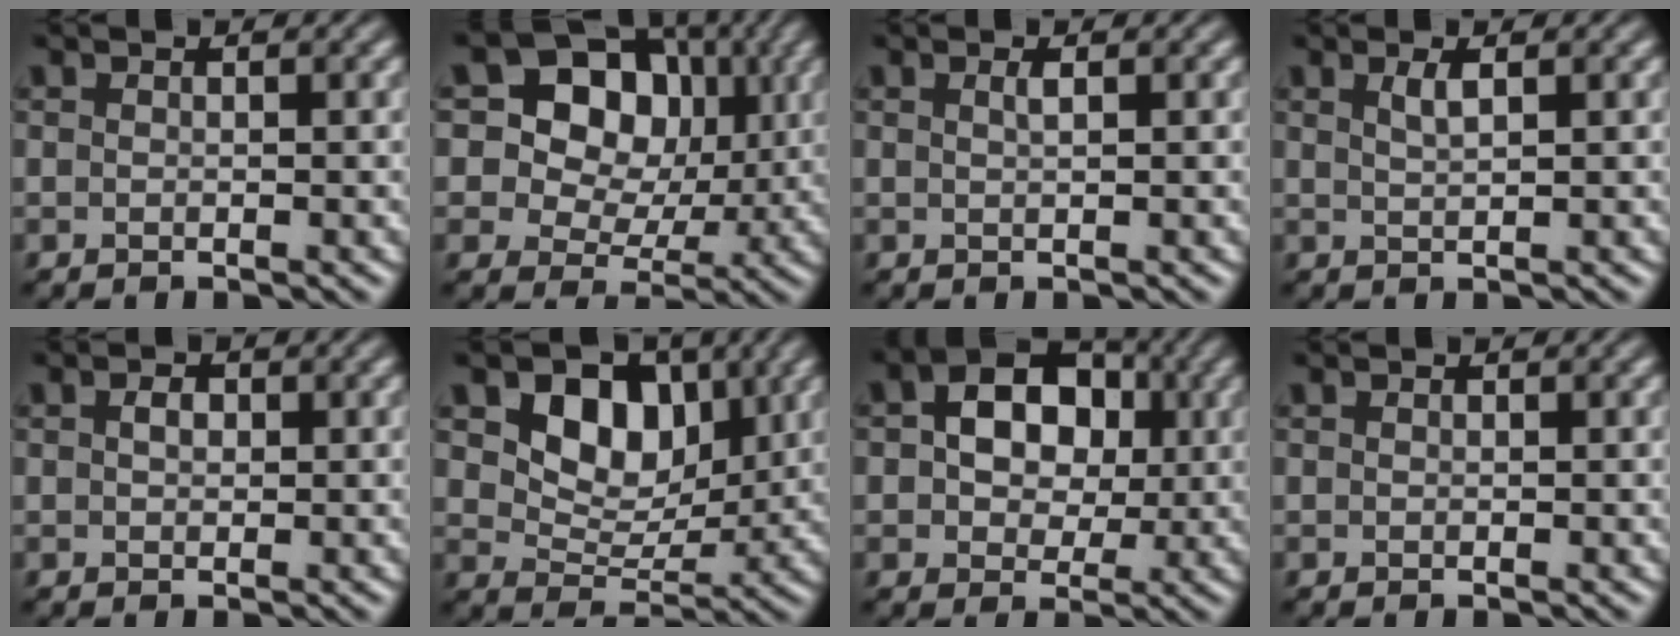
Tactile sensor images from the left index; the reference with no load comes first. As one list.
[{"total": 12.2, "force": [3.8, 9.4, 6.7], "torque": [-0.110, 0.042, 0.044]}, {"total": 0.9, "force": [0.3, 0.3, 0.8], "torque": [-0.011, 0.004, 0.004]}, {"total": 1.5, "force": [0.8, 0.4, 1.2], "torque": [-0.019, 0.003, 0.013]}, {"total": 1.3, "force": [0.3, 0.9, 0.9], "torque": [-0.017, 0.003, 0.002]}, {"total": 6.5, "force": [2.5, 4.6, 3.8], "torque": [-0.062, -0.011, 0.033]}, {"total": 9.0, "force": [1.7, 6.6, 5.8], "torque": [-0.078, 0.032, 0.011]}, {"total": 0.0}]